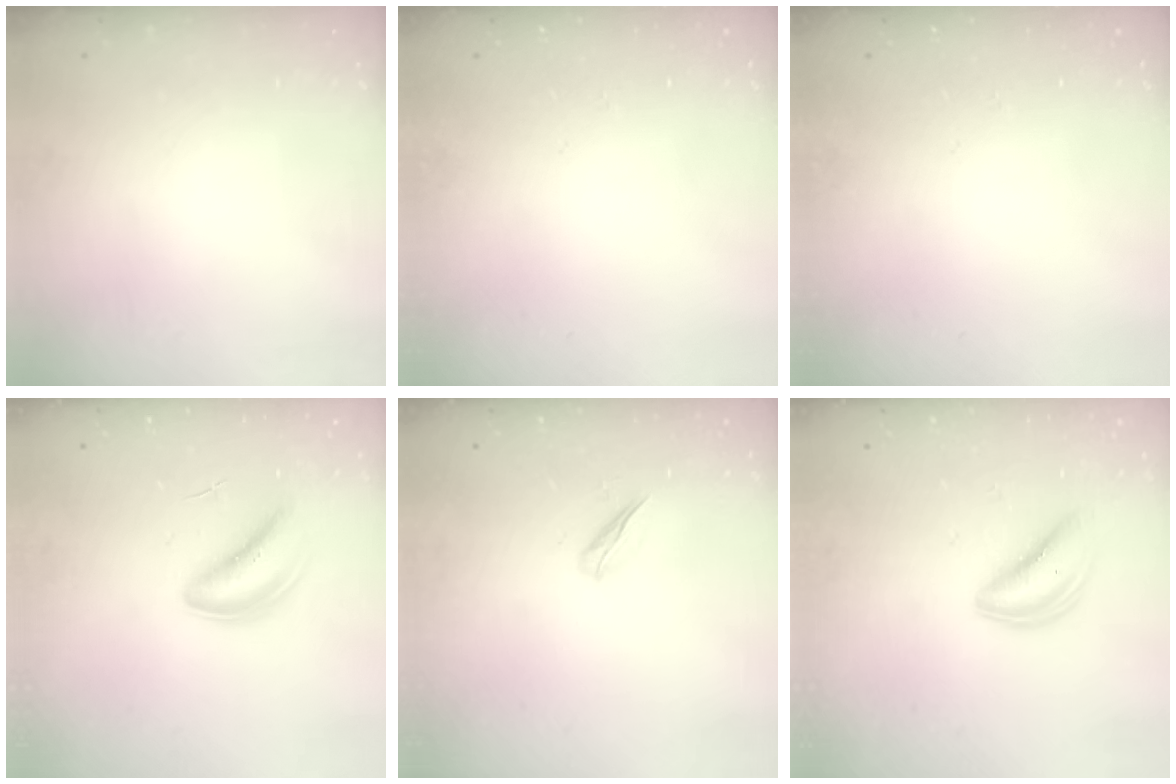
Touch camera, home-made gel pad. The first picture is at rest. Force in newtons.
{"total": 0.0}
{"total": 0.0}
{"total": 5.0, "press": 5.0, "slide": 0.7}
{"total": 3.8, "press": 3.7, "slide": 1.0}
{"total": 5.1, "press": 5.1, "slide": 0.3}